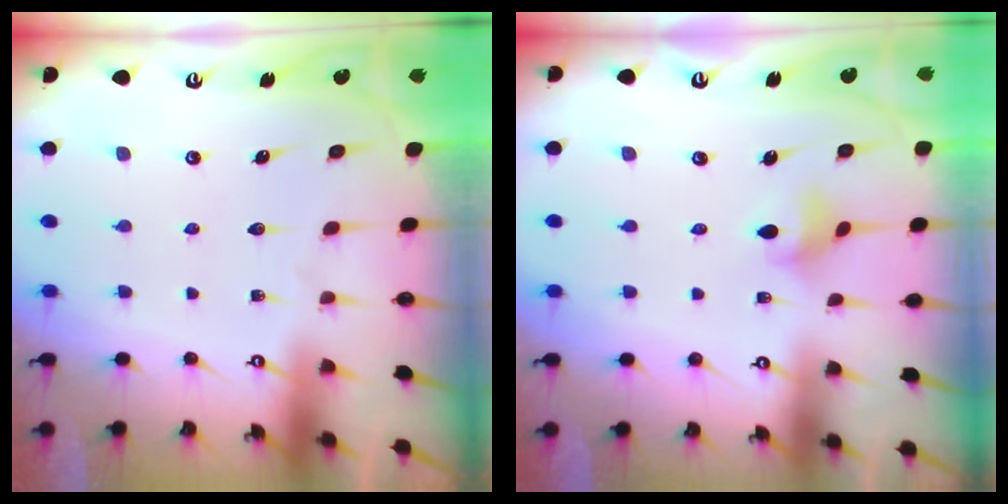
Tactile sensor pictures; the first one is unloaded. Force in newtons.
{"total": 3.5, "press": 3.4, "slide": 0.4}